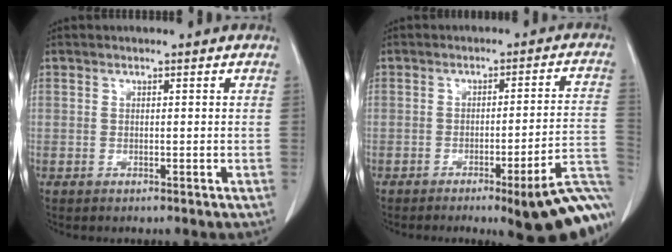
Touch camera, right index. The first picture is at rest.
{"total": 15.3, "force": [-9.1, 0.9, 12.2], "torque": [-0.055, 0.022, -0.116]}